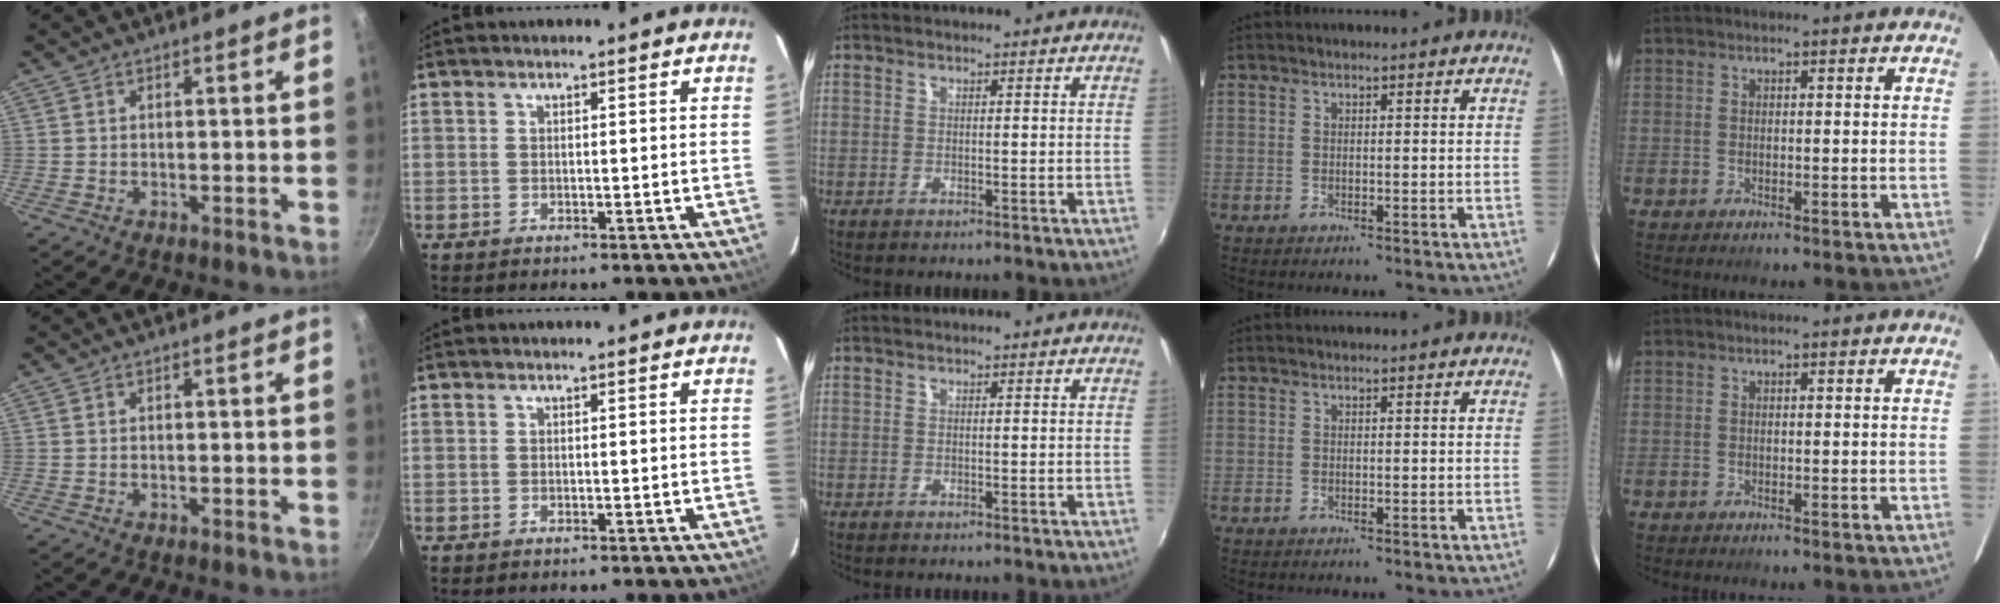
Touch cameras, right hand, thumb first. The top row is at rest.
{}